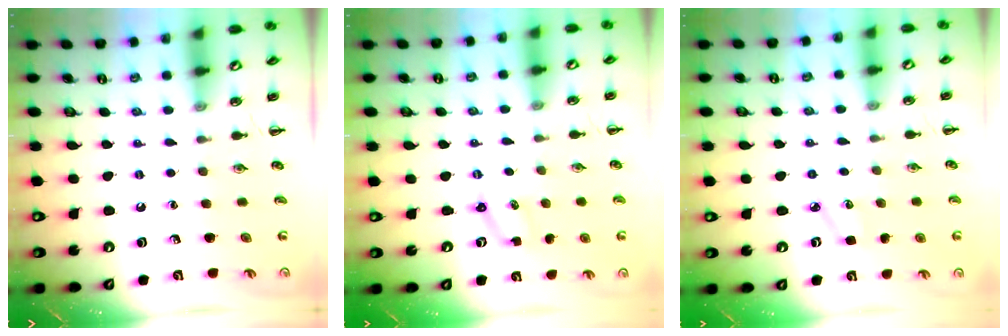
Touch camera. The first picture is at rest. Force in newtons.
{"total": 2.4, "press": 2.4, "slide": 0.6}
{"total": 4.4, "press": 4.2, "slide": 1.3}